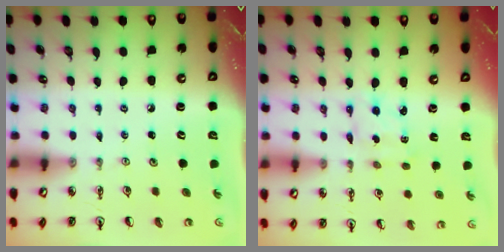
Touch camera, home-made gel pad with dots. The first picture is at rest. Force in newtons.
{"total": 2.0, "press": 1.9, "slide": 0.8}